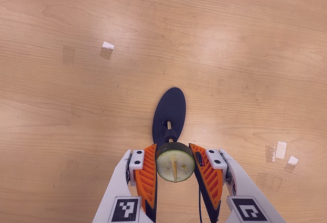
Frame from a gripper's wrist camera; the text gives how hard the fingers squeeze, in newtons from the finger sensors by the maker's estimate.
{"total": 9.8, "left": 9.3, "right": 10.4}